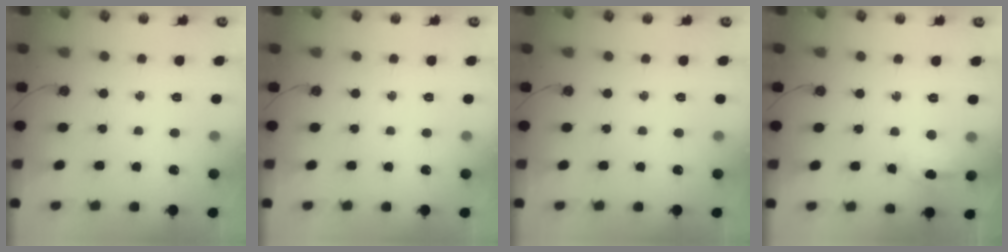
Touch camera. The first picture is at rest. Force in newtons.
{"total": 0.0}
{"total": 0.0}
{"total": 8.2, "press": 8.1, "slide": 1.2}